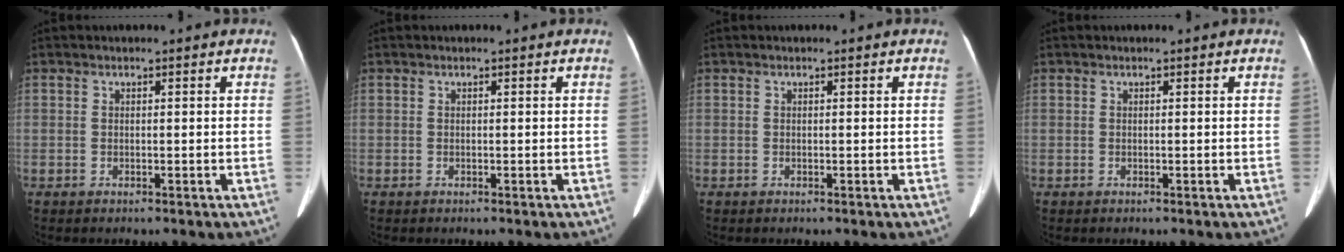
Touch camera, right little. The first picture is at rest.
{"total": 0.0}
{"total": 0.0}
{"total": 0.0}